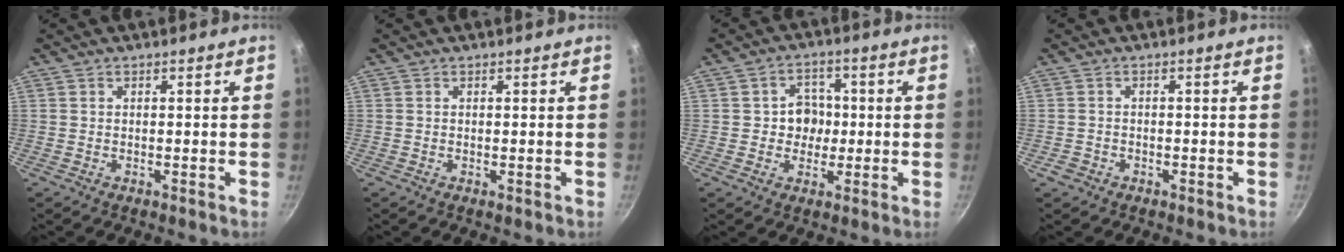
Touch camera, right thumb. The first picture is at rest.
{"total": 0.0}
{"total": 6.0, "force": [-0.2, 5.3, 2.6], "torque": [0.001, 0.007, -0.007]}
{"total": 1.8, "force": [-1.0, 1.4, 0.6], "torque": [-0.012, 0.011, -0.013]}